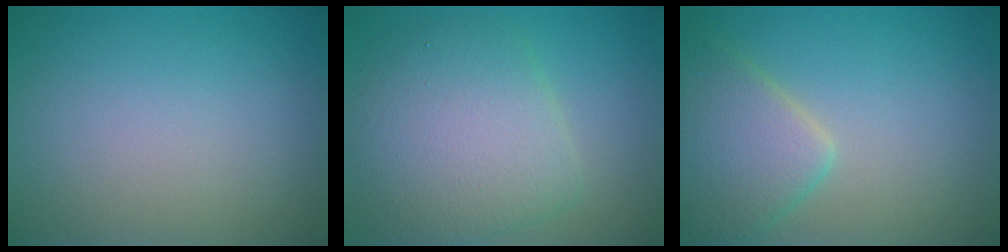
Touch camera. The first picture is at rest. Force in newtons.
{"total": 7.1, "press": 7.1, "slide": 0.2}
{"total": 4.9, "press": 4.9, "slide": 0.3}